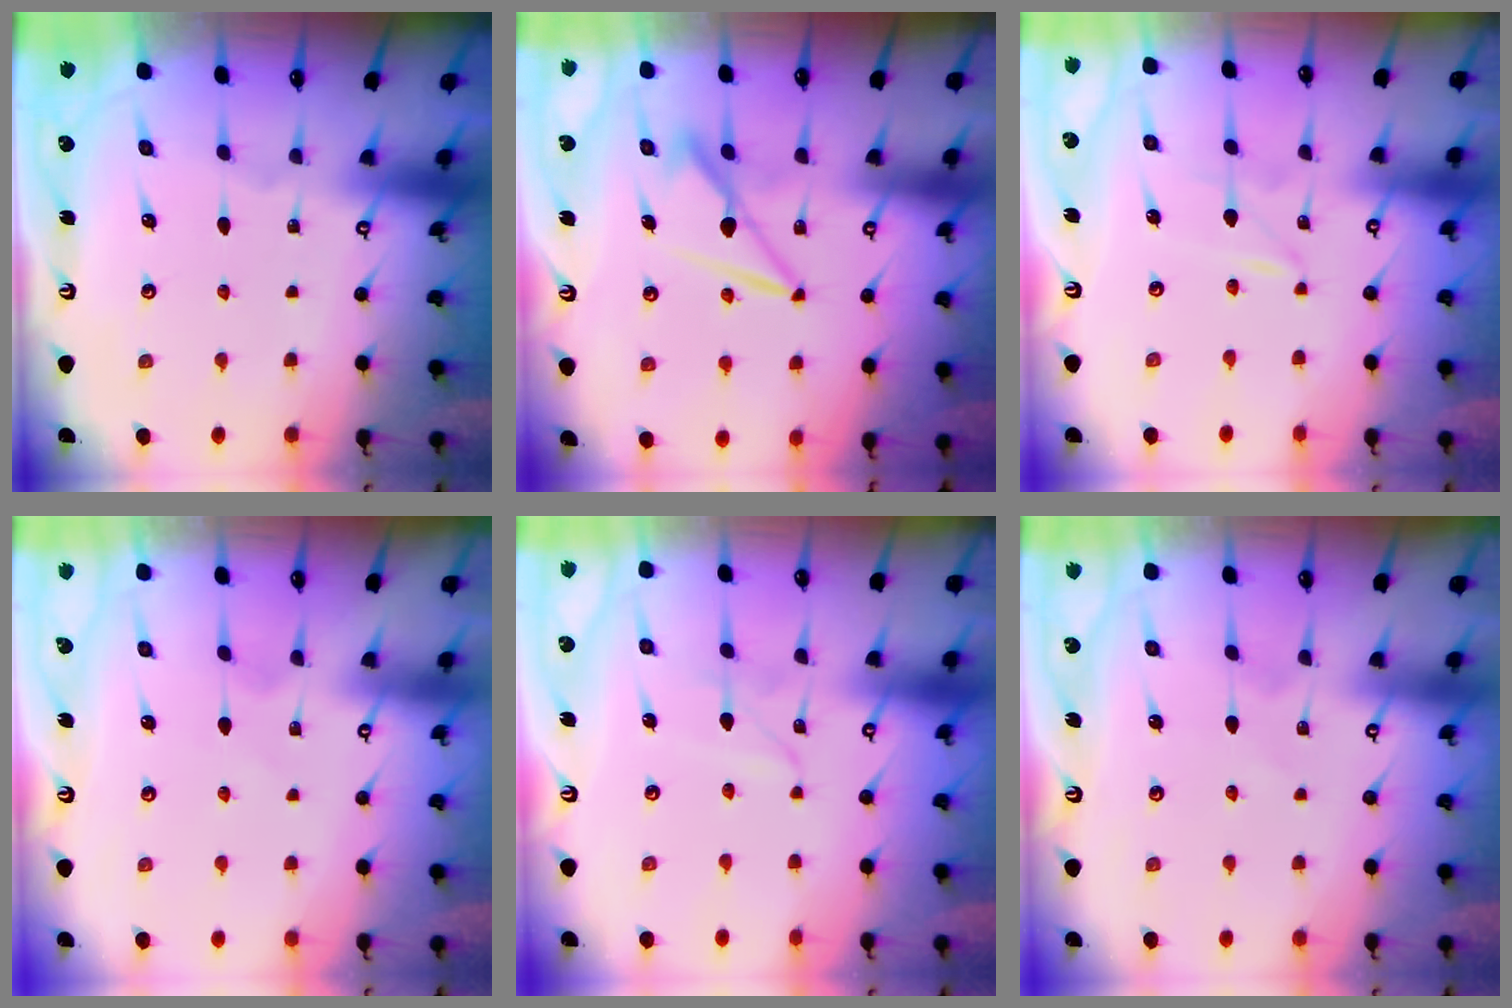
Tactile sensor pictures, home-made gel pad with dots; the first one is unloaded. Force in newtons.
{"total": 8.1, "press": 8.0, "slide": 1.0}
{"total": 1.5, "press": 1.5, "slide": 0.2}
{"total": 1.7, "press": 1.7, "slide": 0.2}
{"total": 2.2, "press": 2.2, "slide": 0.2}
{"total": 2.1, "press": 2.1, "slide": 0.3}